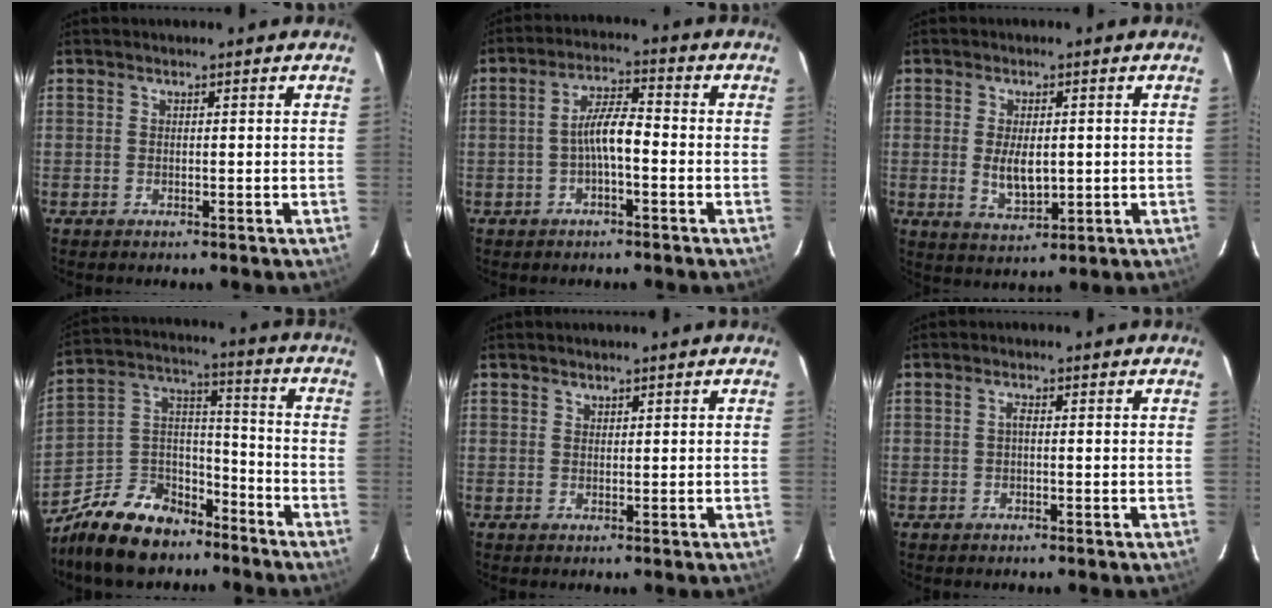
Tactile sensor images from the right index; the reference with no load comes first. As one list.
[{"total": 5.4, "force": [-1.6, 1.3, 5.0], "torque": [-0.098, 0.013, -0.028]}, {"total": 6.3, "force": [-0.2, 3.3, 5.4], "torque": [-0.099, -0.010, 0.004]}, {"total": 16.3, "force": [-11.7, 9.4, 6.5], "torque": [-0.155, 0.052, -0.186]}, {"total": 0.6, "force": [0.5, 0.3, -0.1], "torque": [0.003, 0.001, 0.010]}, {"total": 0.8, "force": [-0.2, 0.2, 0.7], "torque": [-0.015, 0.005, -0.005]}]